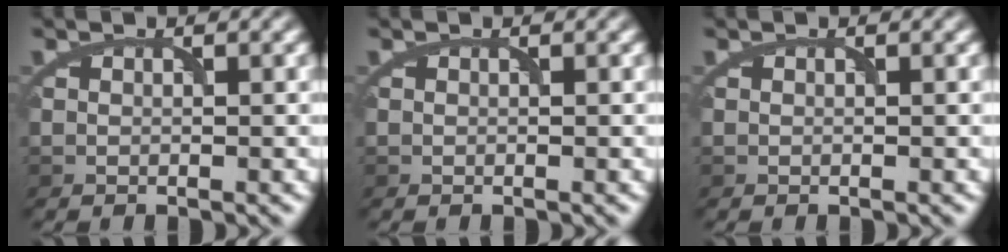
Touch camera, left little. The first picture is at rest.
{"total": 0.0}
{"total": 0.0}